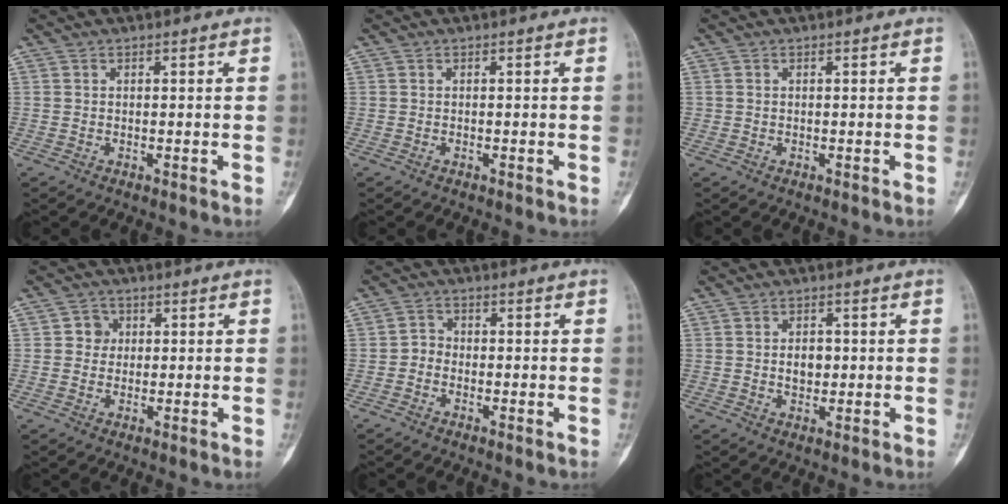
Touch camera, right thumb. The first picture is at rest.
{"total": 0.0}
{"total": 0.0}
{"total": 3.1, "force": [0.5, 2.9, 1.0], "torque": [0.006, 0.005, 0.003]}
{"total": 2.2, "force": [-0.9, 1.7, 0.9], "torque": [-0.003, 0.009, -0.027]}
{"total": 3.5, "force": [0.1, 2.5, 2.5], "torque": [-0.023, 0.003, 0.003]}